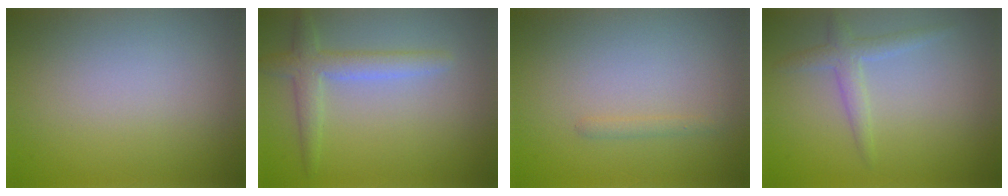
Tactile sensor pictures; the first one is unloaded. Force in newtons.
{"total": 3.0, "press": 3.0, "slide": 0.1}
{"total": 0.7, "press": 0.7, "slide": 0.0}
{"total": 2.1, "press": 2.0, "slide": 0.1}